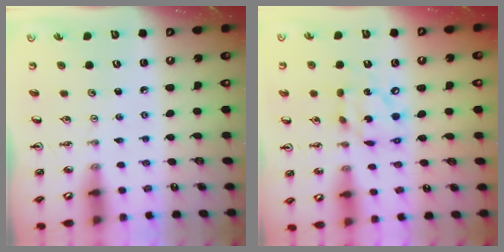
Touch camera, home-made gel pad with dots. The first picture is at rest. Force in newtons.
{"total": 11.9, "press": 11.8, "slide": 0.7}